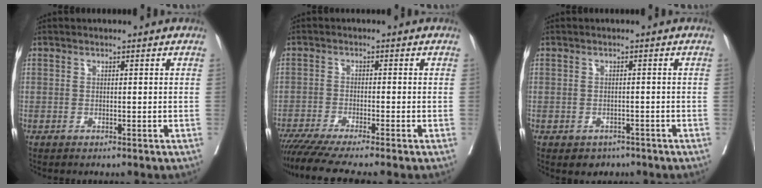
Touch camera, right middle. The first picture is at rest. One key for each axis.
{"total": 8.7, "fx": -7.2, "fy": -0.6, "fz": 4.7, "tx": -0.065, "ty": -0.020, "tz": -0.118}
{"total": 3.0, "fx": -2.1, "fy": 2.1, "fz": 0.5, "tx": -0.002, "ty": 0.004, "tz": -0.026}